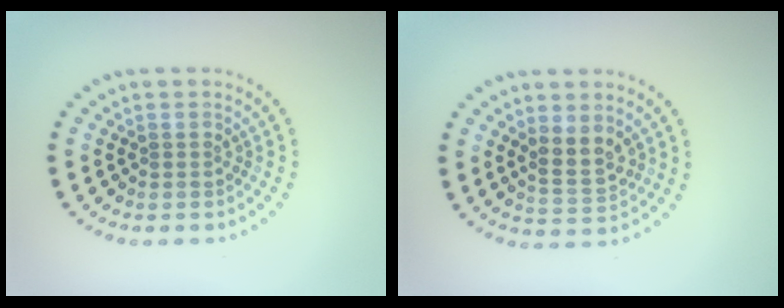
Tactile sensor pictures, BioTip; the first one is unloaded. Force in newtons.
{"total": 2.5, "press": 2.3, "slide": 0.9}